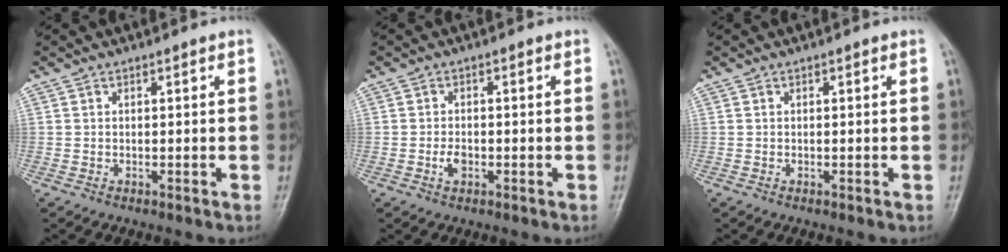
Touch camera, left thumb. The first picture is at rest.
{"total": 2.4, "force": [-0.8, 1.5, 1.6], "torque": [-0.025, 0.003, -0.017]}
{"total": 0.0}